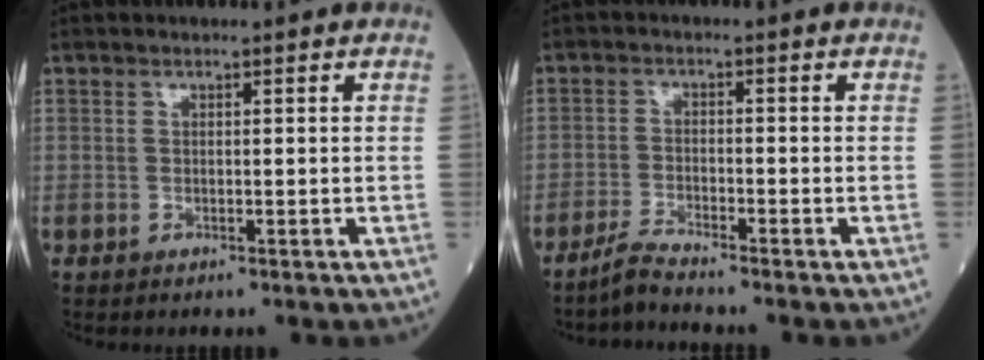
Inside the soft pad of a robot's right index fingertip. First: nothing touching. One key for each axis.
{"total": 3.0, "fx": -2.8, "fy": -0.7, "fz": 0.8, "tx": -0.025, "ty": -0.016, "tz": -0.059}